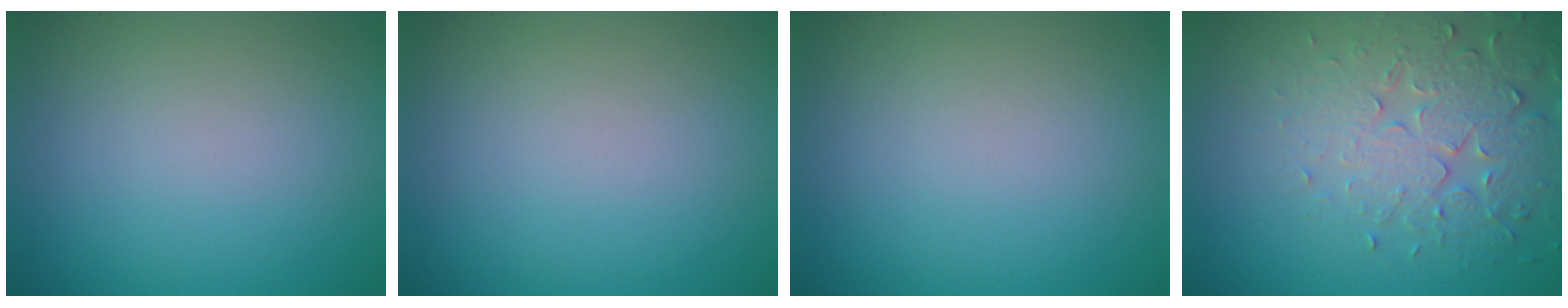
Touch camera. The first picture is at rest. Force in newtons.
{"total": 0.0}
{"total": 0.0}
{"total": 4.5, "press": 4.5, "slide": 0.4}